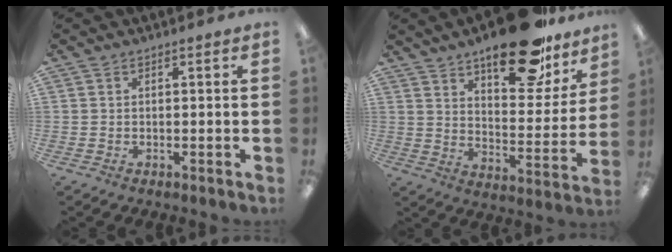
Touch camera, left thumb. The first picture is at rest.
{"total": 22.0, "force": [15.6, 8.9, 12.6], "torque": [-0.173, -0.092, 0.259]}